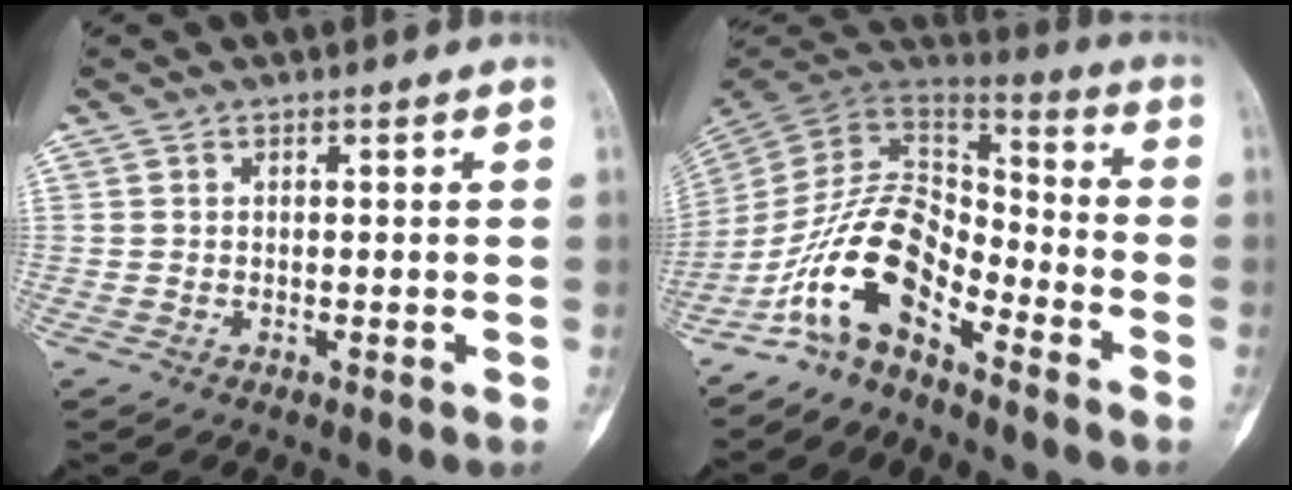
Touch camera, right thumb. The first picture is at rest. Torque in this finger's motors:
{"motor_torque": [0.78, 0.30, 1.51, -1.26, 0.49]}